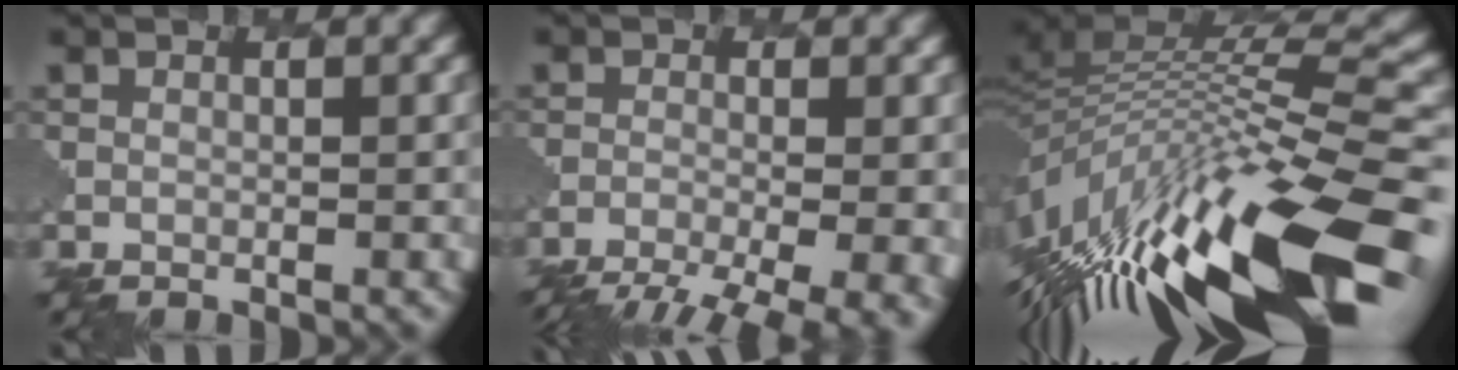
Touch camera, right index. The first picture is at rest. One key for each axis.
{"total": 10.7, "fx": -7.8, "fy": 3.4, "fz": 6.6, "tx": -0.098, "ty": -0.032, "tz": -0.086}
{"total": 15.5, "fx": -5.4, "fy": 4.8, "fz": 13.7, "tx": -0.276, "ty": 0.016, "tz": -0.100}